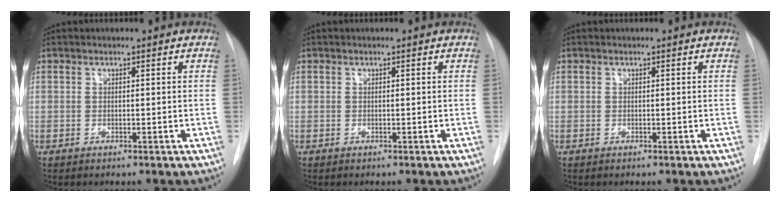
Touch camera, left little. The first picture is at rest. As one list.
[{"total": 0.0}, {"total": 0.0}]